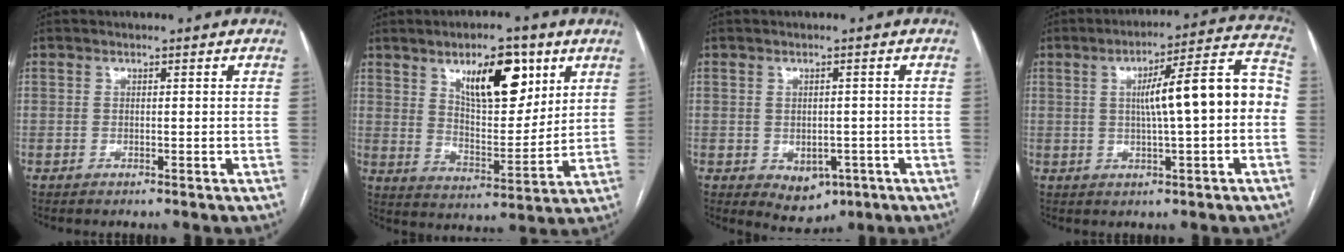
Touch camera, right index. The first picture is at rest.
{"total": 12.7, "force": [6.5, 4.7, 9.8], "torque": [-0.156, 0.004, 0.113]}
{"total": 5.1, "force": [-1.9, 3.6, 3.1], "torque": [-0.035, -0.001, -0.011]}
{"total": 12.8, "force": [0.0, 1.4, 12.7], "torque": [-0.177, 0.038, -0.001]}